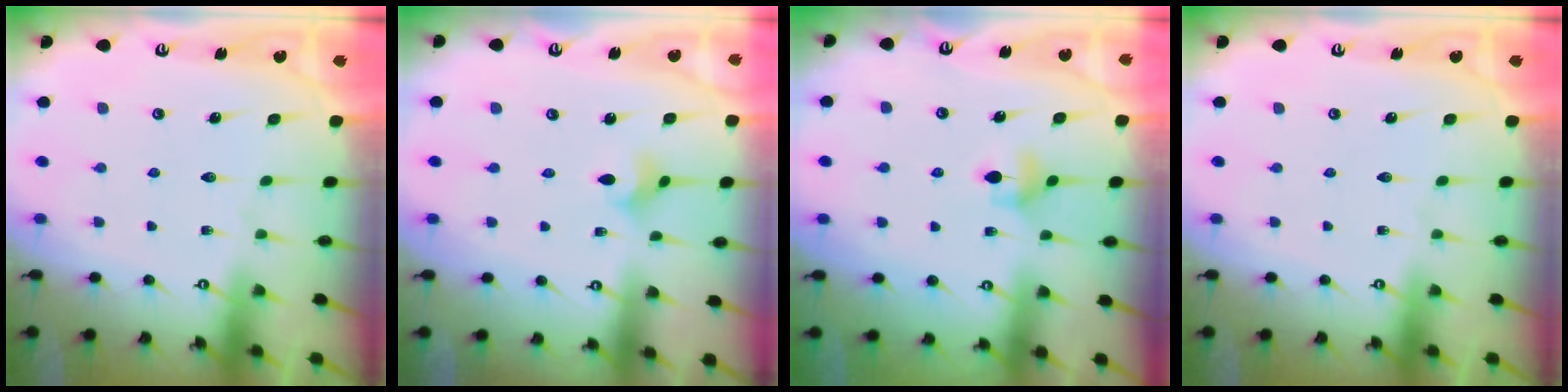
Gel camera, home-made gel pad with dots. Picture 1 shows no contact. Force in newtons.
{"total": 3.6, "press": 3.5, "slide": 0.7}
{"total": 5.3, "press": 5.2, "slide": 0.8}
{"total": 0.0}